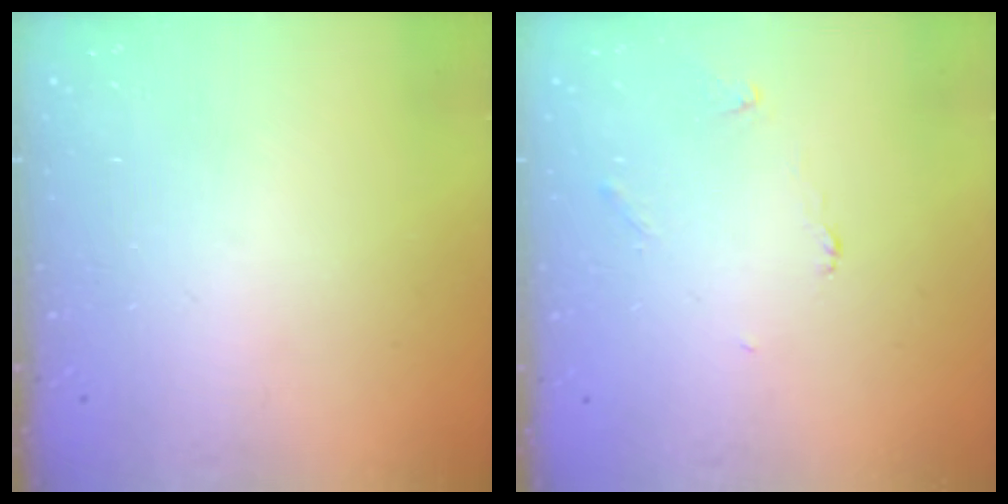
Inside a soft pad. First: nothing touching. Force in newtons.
{"total": 2.5, "press": 2.5, "slide": 0.3}